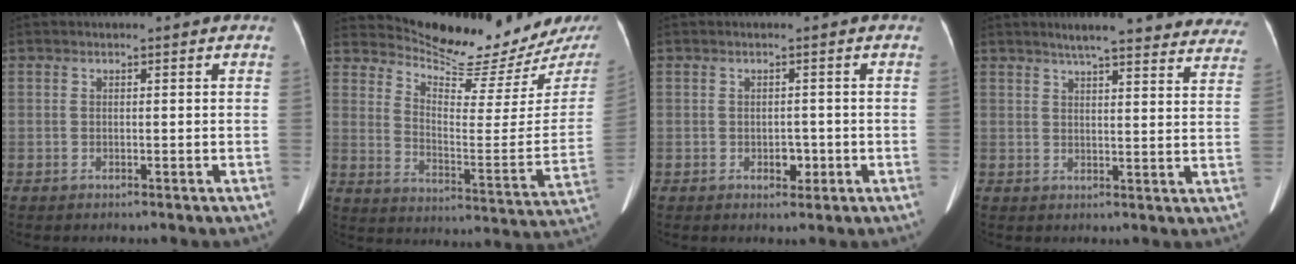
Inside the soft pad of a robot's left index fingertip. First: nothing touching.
{"total": 17.3, "force": [16.4, 1.0, 5.4], "torque": [-0.088, -0.083, 0.224]}
{"total": 1.9, "force": [-0.6, 1.3, 1.2], "torque": [-0.017, 0.002, -0.003]}
{"total": 21.9, "force": [19.6, 3.0, 9.2], "torque": [-0.112, -0.022, 0.224]}